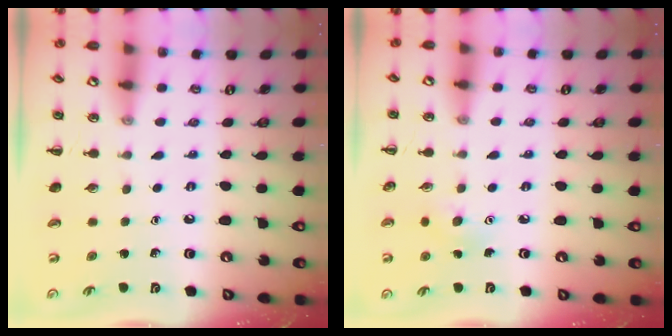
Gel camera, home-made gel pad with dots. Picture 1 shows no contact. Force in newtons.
{"total": 5.6, "press": 5.4, "slide": 1.6}